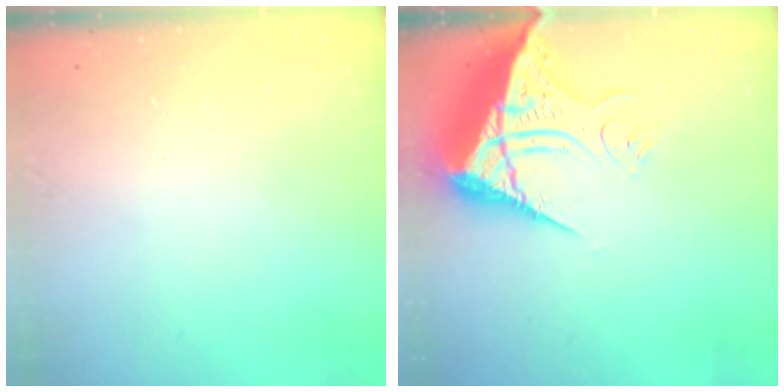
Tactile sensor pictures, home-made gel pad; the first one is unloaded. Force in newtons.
{"total": 13.9, "press": 13.9, "slide": 1.3}